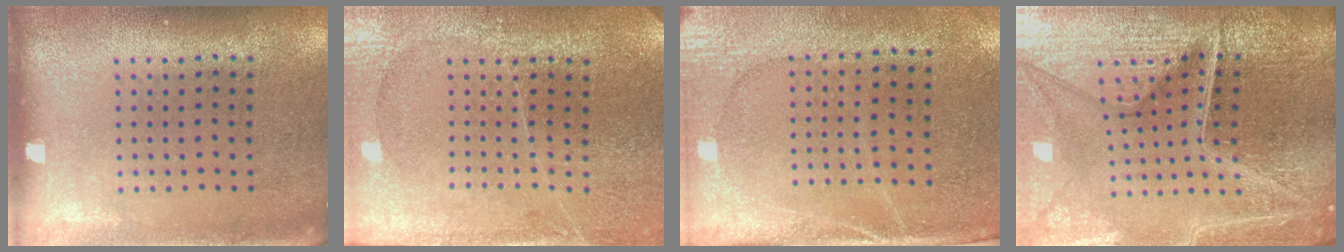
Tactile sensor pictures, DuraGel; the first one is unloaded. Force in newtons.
{"total": 3.7, "press": 3.5, "slide": 1.2}
{"total": 2.7, "press": 2.3, "slide": 1.4}
{"total": 6.6, "press": 5.9, "slide": 3.0}